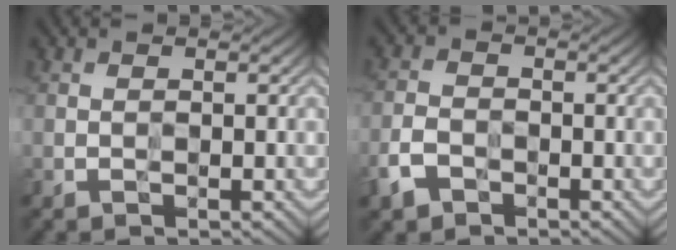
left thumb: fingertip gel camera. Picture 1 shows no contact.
{"total": 4.3, "force": [-3.1, 2.6, 1.5], "torque": [-0.031, -0.008, -0.064]}